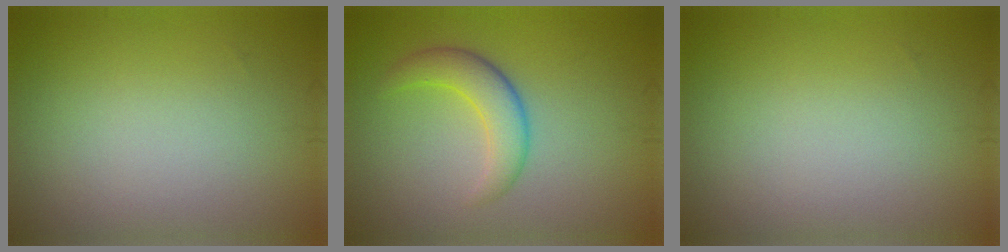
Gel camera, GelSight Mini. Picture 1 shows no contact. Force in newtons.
{"total": 3.6, "press": 3.6, "slide": 0.1}
{"total": 0.0}